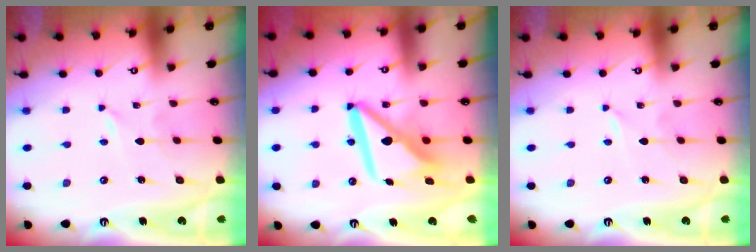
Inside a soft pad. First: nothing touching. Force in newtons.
{"total": 13.2, "press": 13.2, "slide": 1.5}
{"total": 0.0}